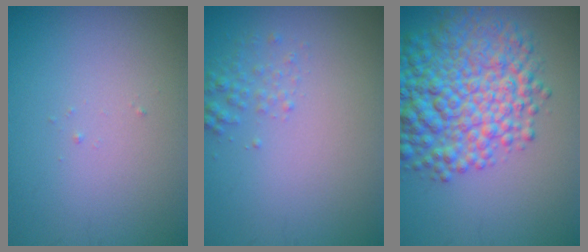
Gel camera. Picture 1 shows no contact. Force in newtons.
{"total": 1.3, "press": 1.3, "slide": 0.1}
{"total": 9.6, "press": 9.6, "slide": 0.3}